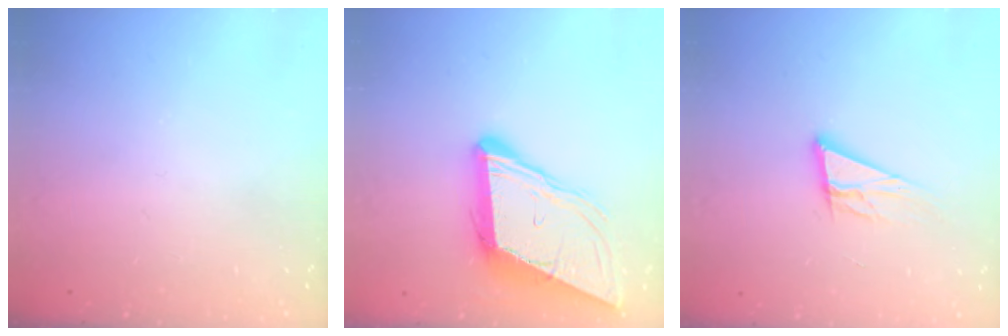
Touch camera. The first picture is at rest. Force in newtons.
{"total": 12.0, "press": 11.5, "slide": 3.7}
{"total": 12.2, "press": 11.7, "slide": 3.4}